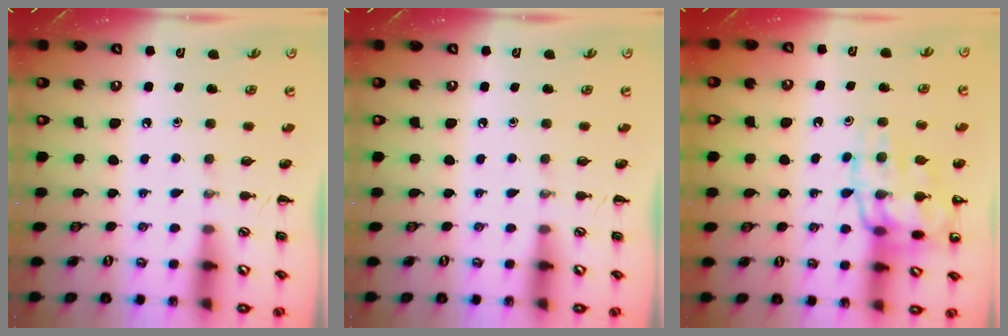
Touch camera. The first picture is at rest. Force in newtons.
{"total": 0.0}
{"total": 15.2, "press": 15.1, "slide": 1.6}